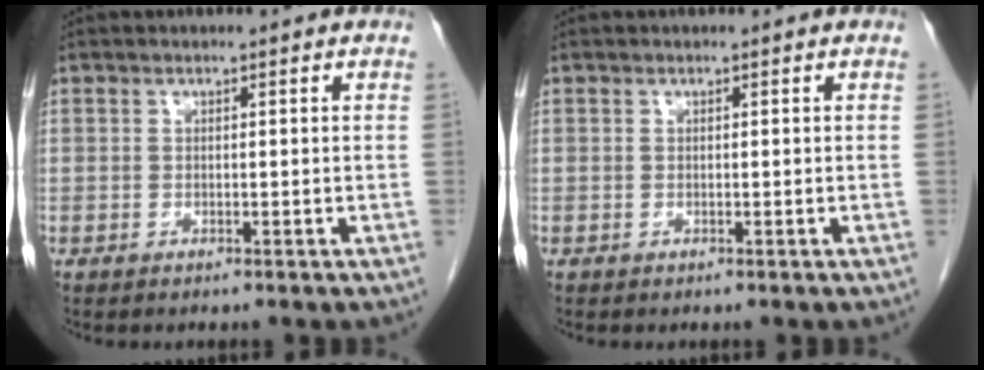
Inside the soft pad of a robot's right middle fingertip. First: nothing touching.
{"total": 0.0}